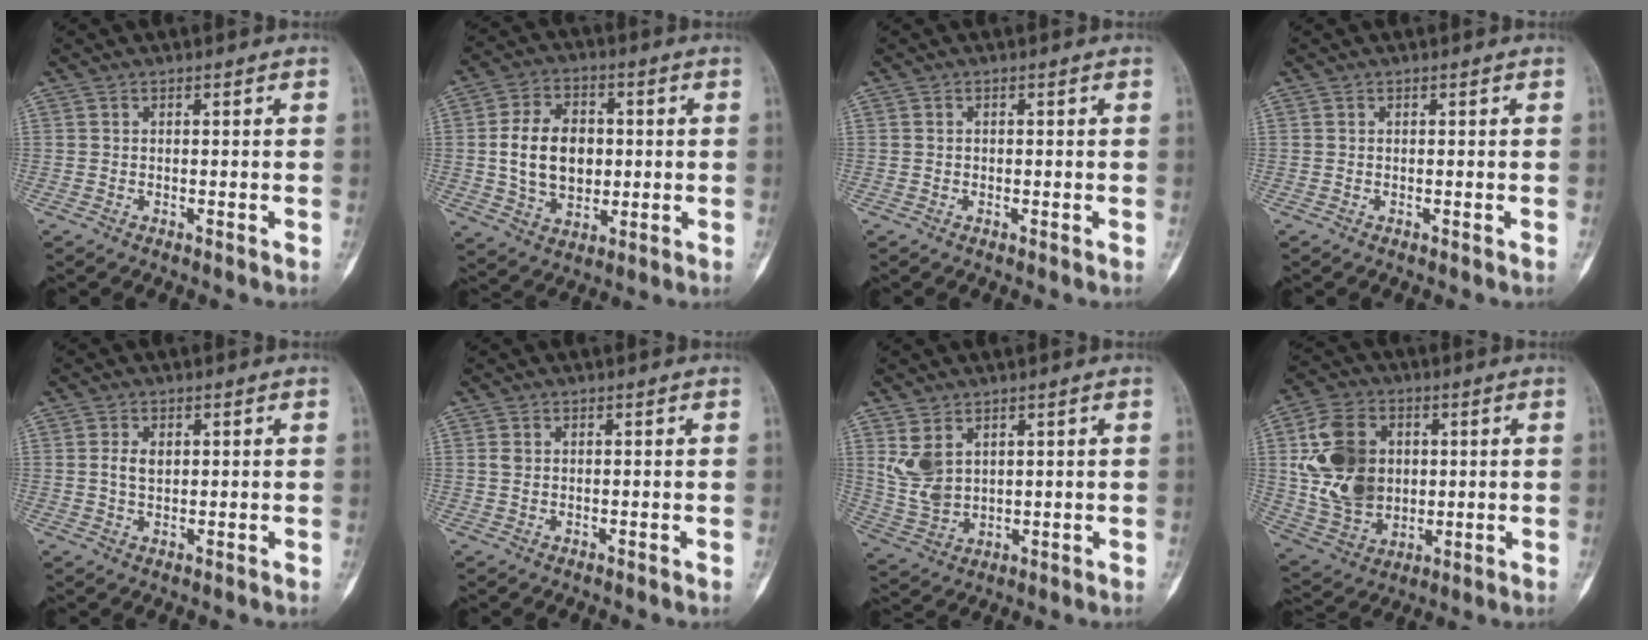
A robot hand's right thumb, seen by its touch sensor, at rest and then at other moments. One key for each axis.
{"total": 13.1, "fx": 0.6, "fy": 9.4, "fz": 9.2, "tx": -0.135, "ty": 0.004, "tz": 0.016}
{"total": 0.6, "fx": 0.0, "fy": 0.6, "fz": 0.2, "tx": -0.002, "ty": 0.002, "tz": 0.001}
{"total": 0.0}
{"total": 2.9, "fx": 0.6, "fy": 1.8, "fz": 2.2, "tx": -0.037, "ty": 0.000, "tz": 0.013}
{"total": 1.3, "fx": 0.3, "fy": 0.9, "fz": 0.8, "tx": -0.016, "ty": 0.001, "tz": 0.010}
{"total": 7.3, "fx": 2.9, "fy": 4.7, "fz": 4.7, "tx": -0.090, "ty": -0.013, "tz": 0.077}
{"total": 16.8, "fx": 2.3, "fy": 12.6, "fz": 10.8, "tx": -0.178, "ty": -0.001, "tz": 0.054}